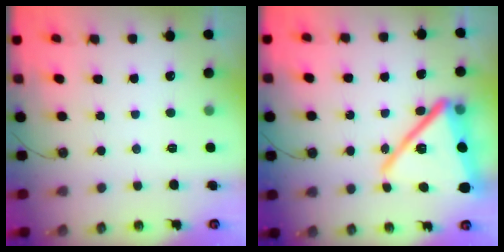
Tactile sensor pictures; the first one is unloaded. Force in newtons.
{"total": 22.6, "press": 22.6, "slide": 1.7}